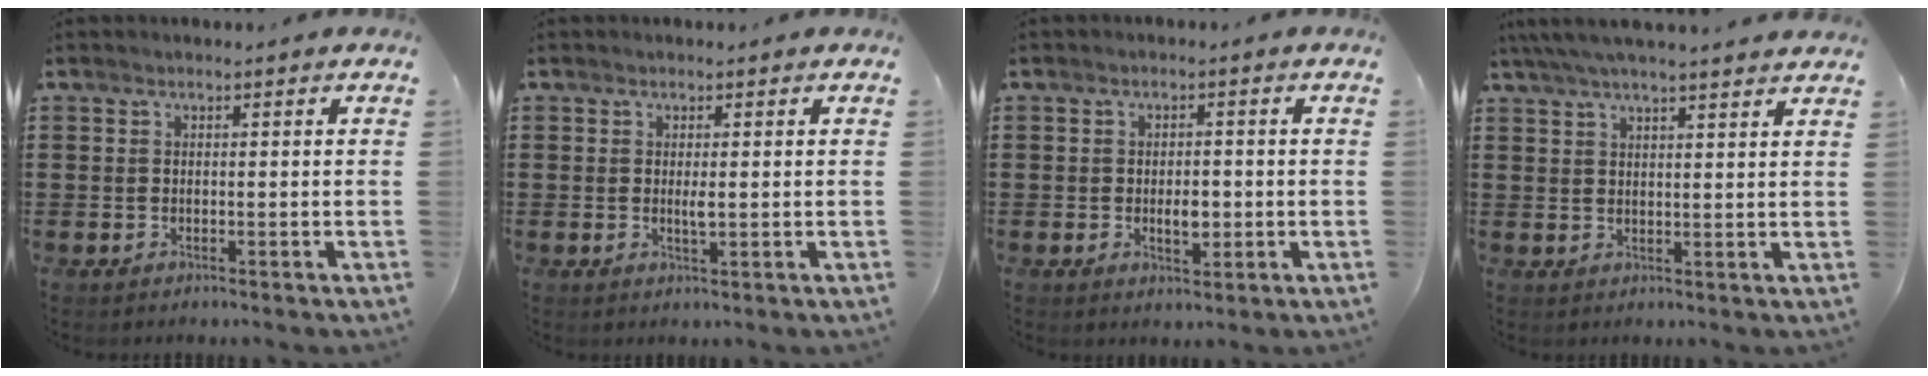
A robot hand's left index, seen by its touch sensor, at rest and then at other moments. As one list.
[{"total": 1.6, "force": [0.0, 0.3, 1.5], "torque": [-0.029, -0.003, 0.000]}, {"total": 3.2, "force": [-0.5, 1.8, 2.6], "torque": [-0.043, -0.001, -0.012]}, {"total": 4.4, "force": [3.9, -0.2, 2.0], "torque": [-0.051, -0.009, 0.069]}]